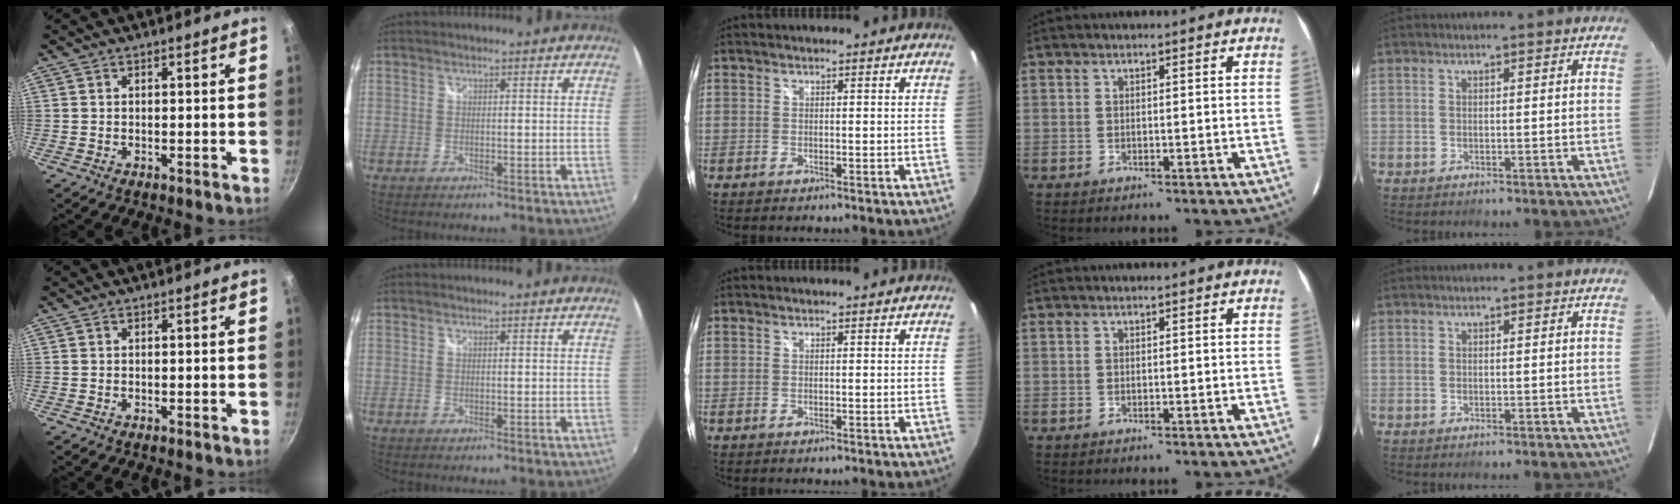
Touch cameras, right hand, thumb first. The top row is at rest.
{}